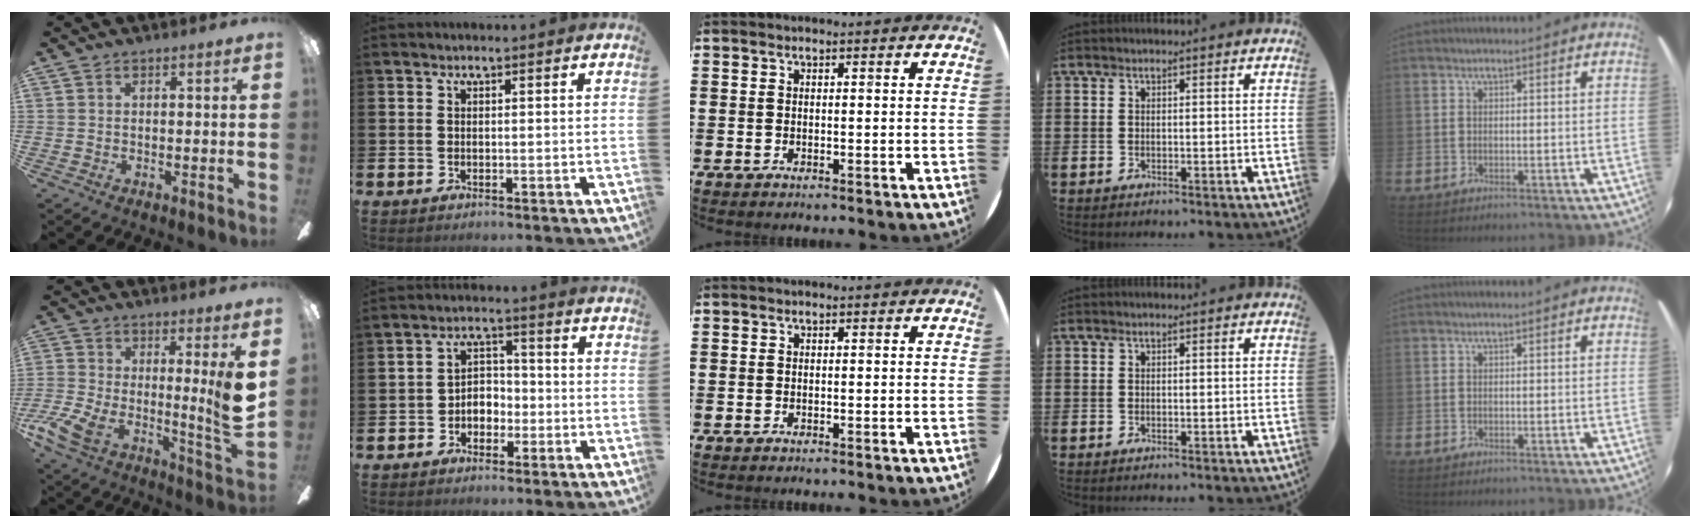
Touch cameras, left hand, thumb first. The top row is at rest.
{"thumb": {"total": 15.4, "force": [0.5, 5.0, 14.6], "torque": [-0.250, -0.031, 0.011]}, "index": {"total": 3.2, "force": [-1.5, 2.6, 1.2], "torque": [-0.029, 0.007, -0.036]}}